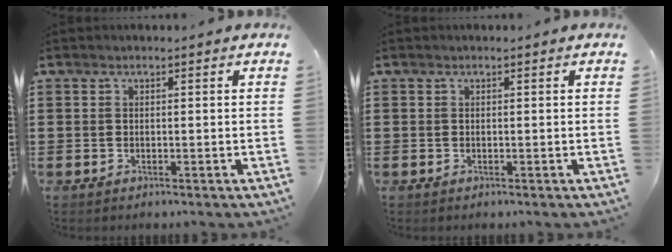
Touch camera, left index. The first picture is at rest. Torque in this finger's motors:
{"motor_torque": [0.00, 0.00, 0.00, 0.00]}